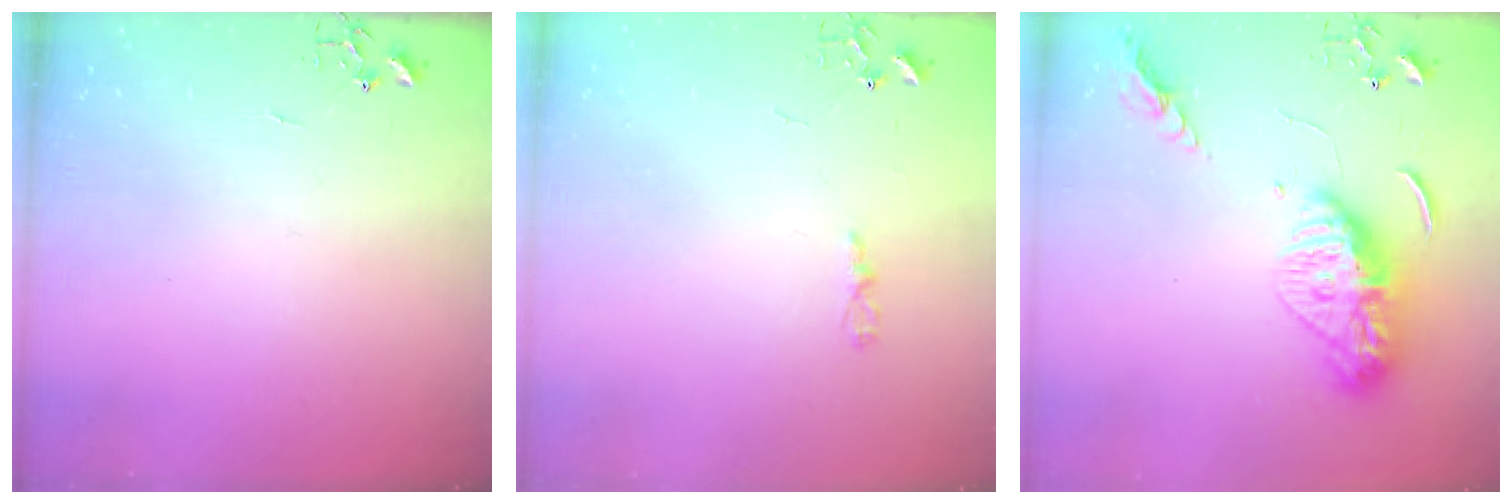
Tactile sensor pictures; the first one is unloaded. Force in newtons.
{"total": 3.2, "press": 3.1, "slide": 0.4}
{"total": 13.5, "press": 13.5, "slide": 1.2}